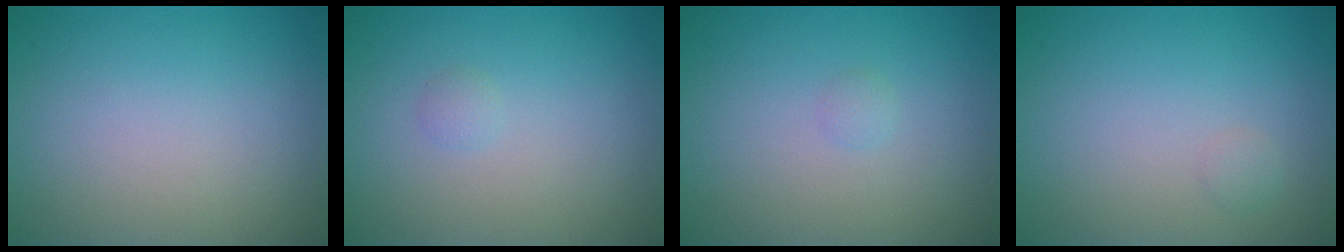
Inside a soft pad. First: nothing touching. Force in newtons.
{"total": 0.6, "press": 0.6, "slide": 0.1}
{"total": 0.5, "press": 0.5, "slide": 0.0}
{"total": 0.6, "press": 0.6, "slide": 0.0}